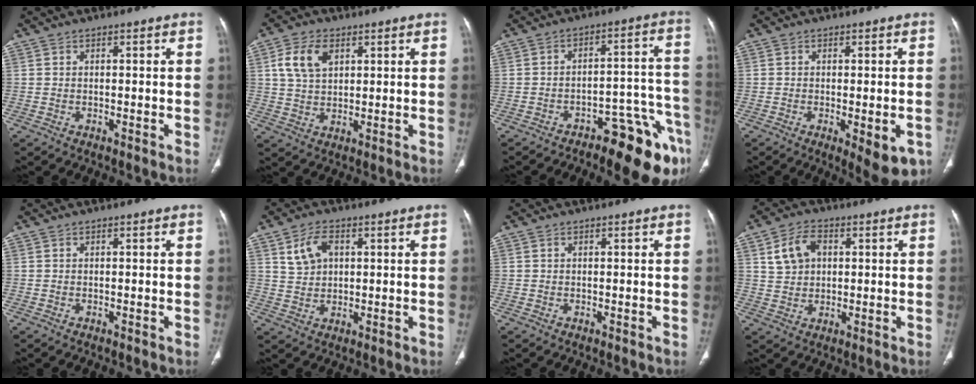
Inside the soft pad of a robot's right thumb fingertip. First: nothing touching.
{"total": 7.6, "force": [2.9, 4.9, 5.0], "torque": [-0.089, -0.004, 0.056]}
{"total": 15.4, "force": [-10.3, 4.3, 10.5], "torque": [-0.066, 0.082, -0.142]}
{"total": 7.9, "force": [-2.9, 2.9, 6.7], "torque": [-0.077, -0.008, -0.034]}
{"total": 0.0}
{"total": 6.1, "force": [2.3, 4.1, 3.8], "torque": [-0.058, -0.003, 0.046]}
{"total": 0.0}
{"total": 7.1, "force": [2.1, 5.1, 4.3], "torque": [-0.066, 0.004, 0.039]}